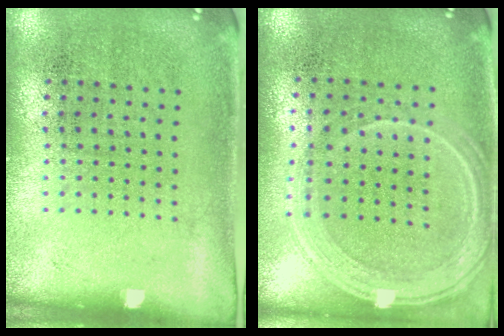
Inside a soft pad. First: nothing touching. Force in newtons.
{"total": 1.2, "press": 1.1, "slide": 0.3}